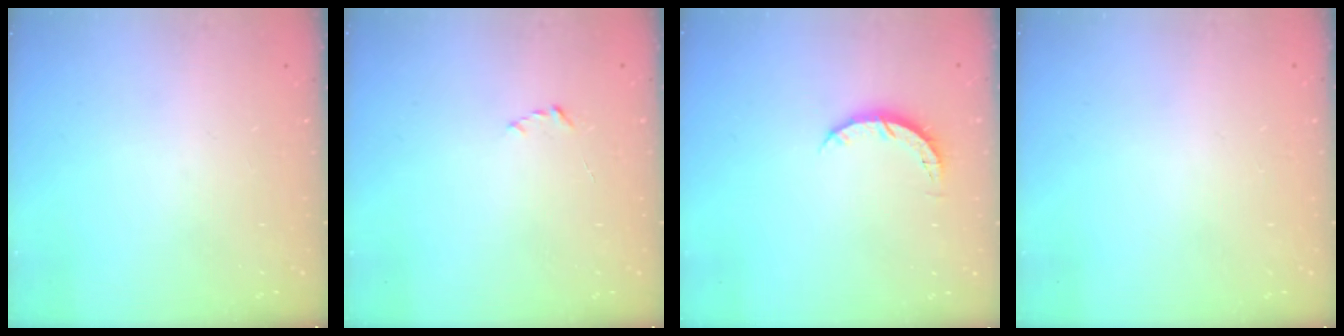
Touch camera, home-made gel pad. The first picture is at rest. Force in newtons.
{"total": 2.2, "press": 2.1, "slide": 0.3}
{"total": 4.2, "press": 4.1, "slide": 0.4}
{"total": 2.5, "press": 2.5, "slide": 0.2}